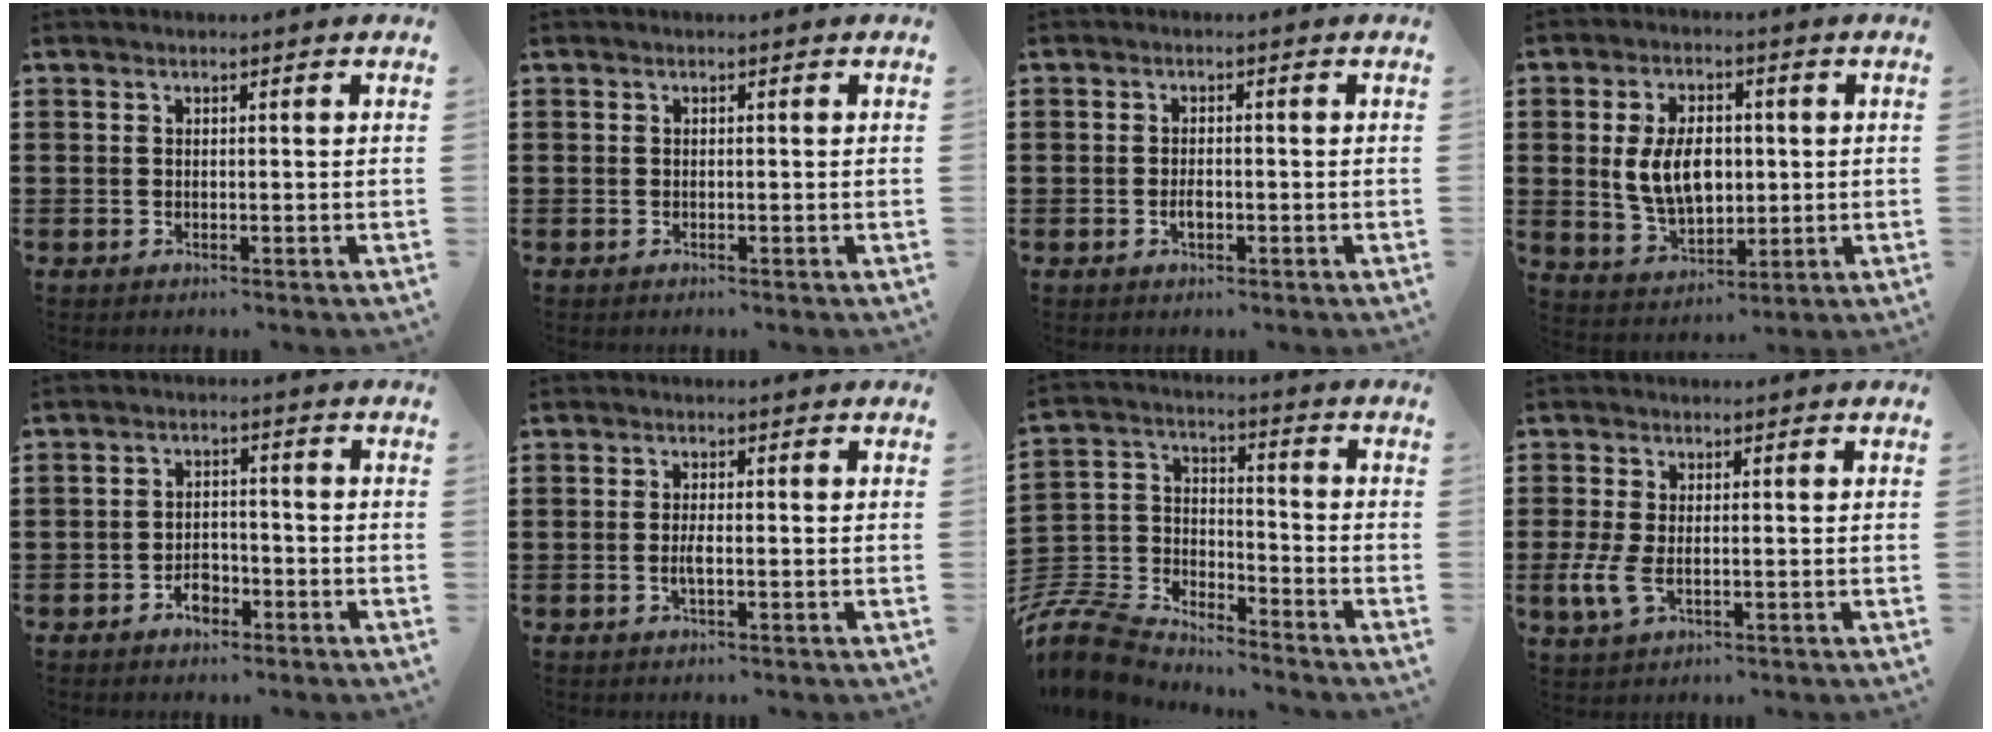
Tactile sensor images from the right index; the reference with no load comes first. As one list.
[{"total": 0.0}, {"total": 1.6, "force": [-0.7, 0.9, 1.2], "torque": [-0.024, -0.001, -0.011]}, {"total": 8.5, "force": [0.6, 5.4, 6.6], "torque": [-0.143, 0.007, 0.007]}, {"total": 3.2, "force": [-2.1, 1.9, 1.5], "torque": [-0.029, 0.005, -0.041]}, {"total": 1.9, "force": [-0.6, 0.3, 1.8], "torque": [-0.040, -0.002, -0.012]}, {"total": 8.4, "force": [-8.0, 2.0, 1.7], "torque": [-0.073, -0.001, -0.170]}, {"total": 4.0, "force": [-0.8, 1.9, 3.4], "torque": [-0.089, -0.011, -0.020]}]